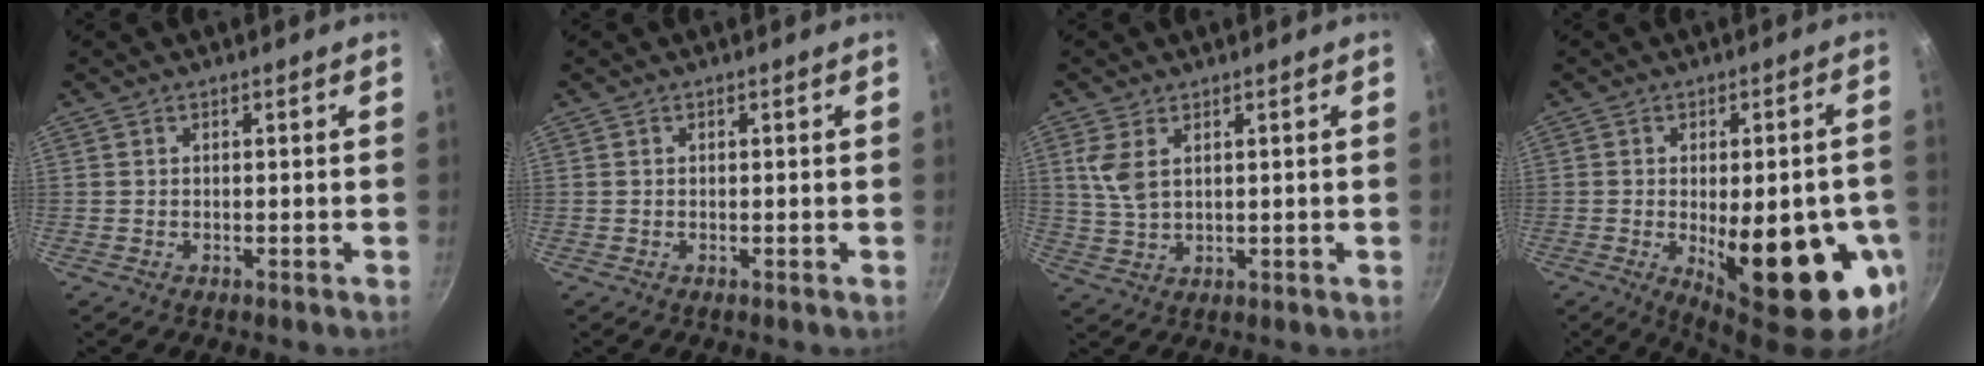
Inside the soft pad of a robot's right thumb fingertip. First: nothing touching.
{"total": 0.0}
{"total": 5.4, "force": [2.0, 3.0, 4.1], "torque": [-0.081, -0.009, 0.045]}
{"total": 20.6, "force": [-5.3, 7.6, 18.3], "torque": [-0.221, -0.001, -0.056]}